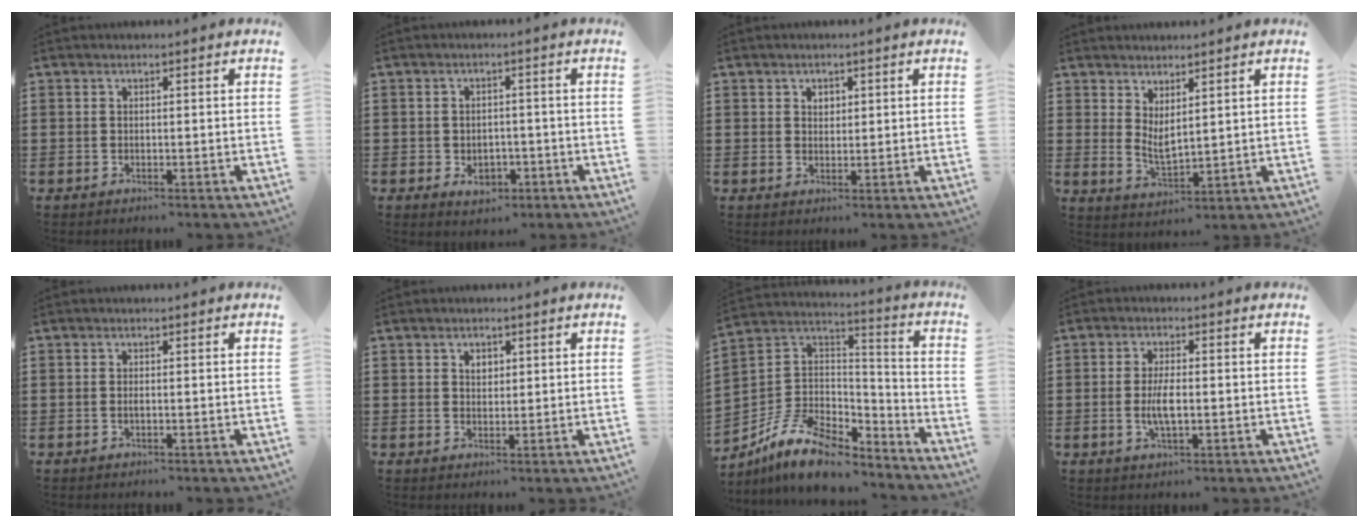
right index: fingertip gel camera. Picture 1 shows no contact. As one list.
[{"total": 3.4, "force": [-1.3, 2.4, 1.9], "torque": [-0.029, 0.000, -0.027]}, {"total": 1.4, "force": [0.7, 1.1, 0.6], "torque": [-0.015, 0.006, 0.013]}, {"total": 2.9, "force": [1.7, 0.9, 2.2], "torque": [-0.046, -0.004, 0.033]}, {"total": 0.7, "force": [-0.1, 0.1, 0.6], "torque": [-0.012, -0.003, -0.002]}, {"total": 1.8, "force": [0.8, 1.3, 1.0], "torque": [-0.015, 0.004, 0.012]}, {"total": 11.3, "force": [-8.3, 5.4, 5.4], "torque": [-0.126, 0.029, -0.158]}, {"total": 4.7, "force": [-0.6, 1.5, 4.4], "torque": [-0.099, -0.006, -0.019]}]